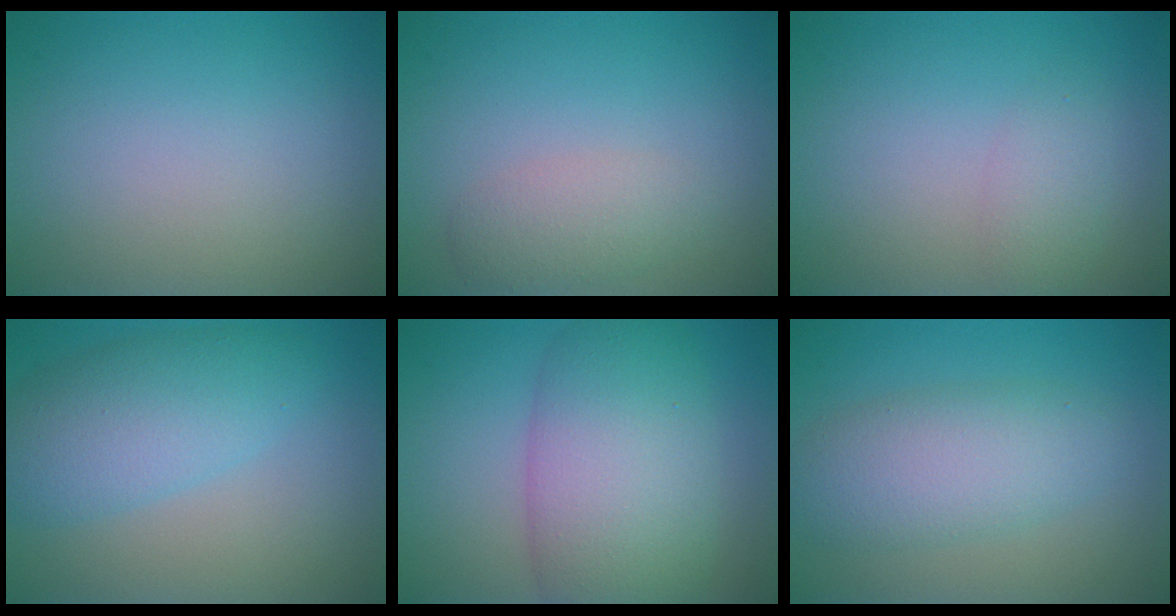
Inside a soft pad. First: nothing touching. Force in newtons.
{"total": 2.3, "press": 2.3, "slide": 0.1}
{"total": 1.8, "press": 1.8, "slide": 0.1}
{"total": 5.4, "press": 5.4, "slide": 0.2}
{"total": 8.9, "press": 8.9, "slide": 0.3}
{"total": 5.3, "press": 5.3, "slide": 0.3}